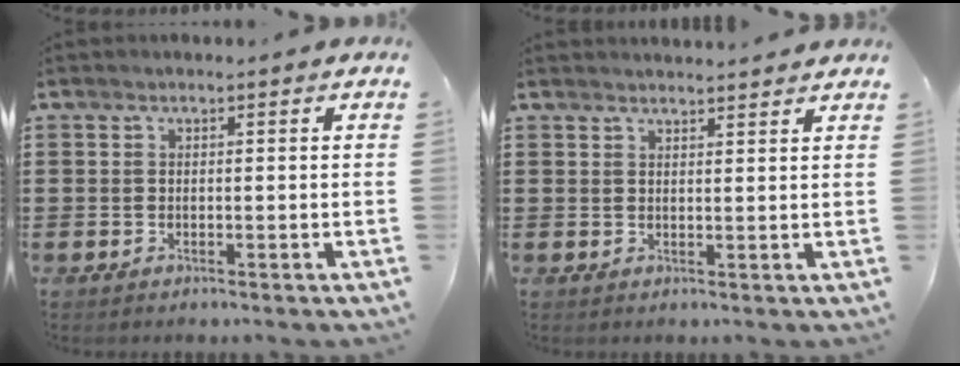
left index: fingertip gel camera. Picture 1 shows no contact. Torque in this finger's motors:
{"motor_torque": [0.00, 0.00, 0.11, 0.04]}